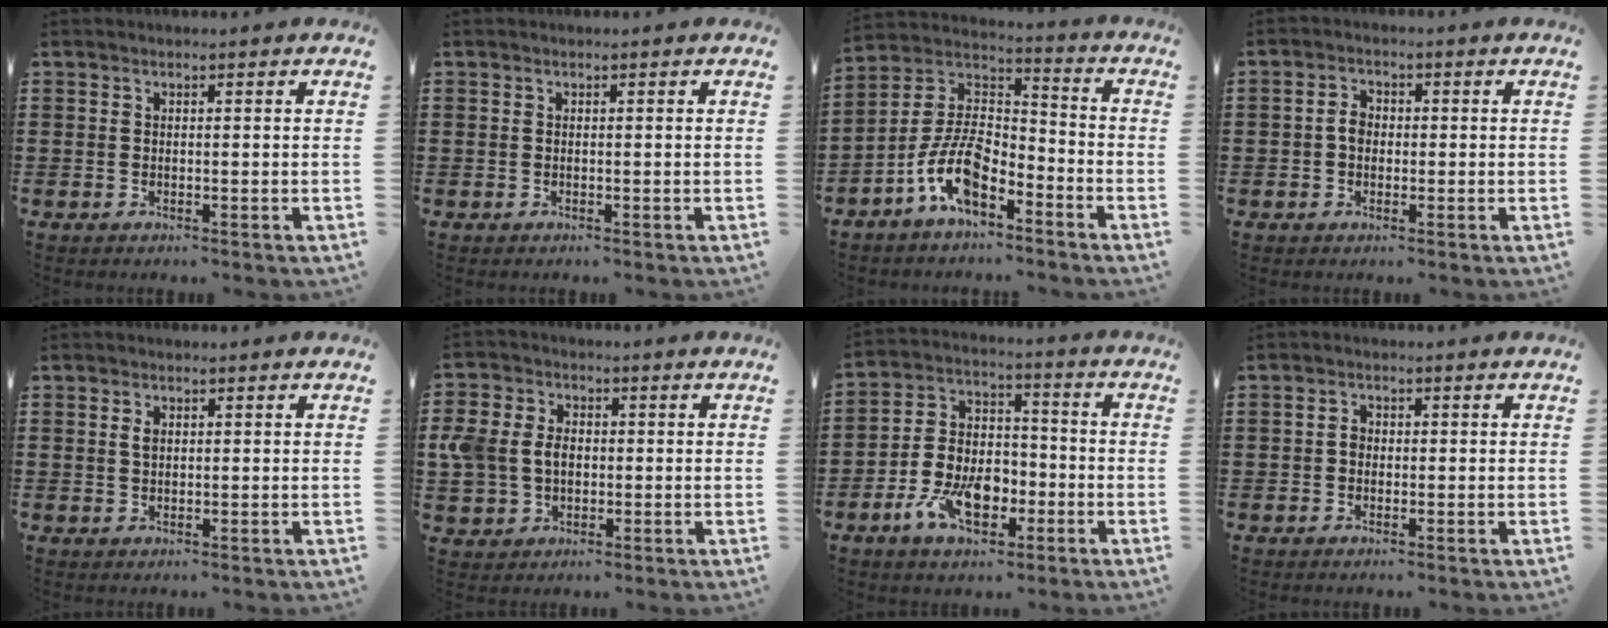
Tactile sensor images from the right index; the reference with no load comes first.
{"total": 0.0}
{"total": 10.3, "force": [-6.0, 4.5, 7.1], "torque": [-0.165, -0.002, -0.120]}
{"total": 2.7, "force": [-0.3, 1.9, 1.9], "torque": [-0.038, 0.006, -0.007]}
{"total": 1.4, "force": [0.4, 0.8, 1.1], "torque": [-0.025, 0.006, 0.007]}
{"total": 6.2, "force": [-0.3, 5.1, 3.6], "torque": [-0.108, 0.005, -0.013]}
{"total": 9.2, "force": [-3.9, 5.9, 5.8], "torque": [-0.131, 0.016, -0.071]}
{"total": 1.4, "force": [-0.2, 1.1, 0.9], "torque": [-0.019, 0.005, -0.005]}